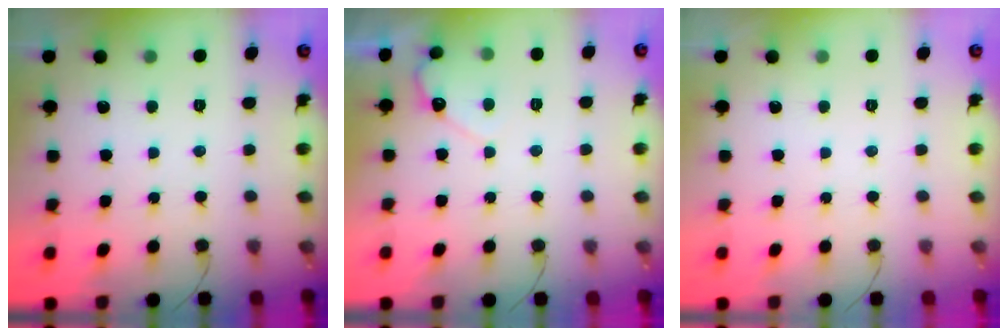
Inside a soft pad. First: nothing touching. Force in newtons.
{"total": 4.4, "press": 4.4, "slide": 0.3}
{"total": 0.0}